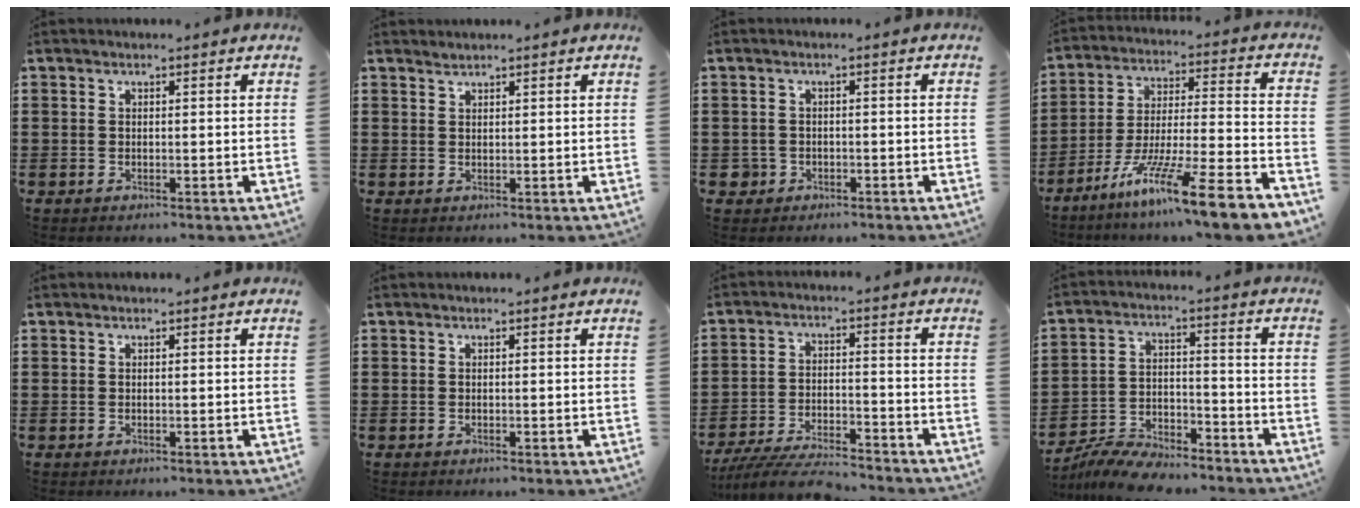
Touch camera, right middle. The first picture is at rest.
{"total": 0.8, "force": [0.8, 0.0, -0.1], "torque": [0.000, -0.001, 0.016]}
{"total": 1.6, "force": [-1.0, 1.2, 0.2], "torque": [-0.010, 0.000, -0.023]}
{"total": 12.8, "force": [-10.0, -0.3, 8.0], "torque": [-0.134, 0.010, -0.190]}
{"total": 0.0}
{"total": 0.0}
{"total": 7.1, "force": [-6.7, 0.7, 2.1], "torque": [-0.043, 0.005, -0.131]}
{"total": 7.6, "force": [-7.4, 1.2, 1.6], "torque": [-0.027, 0.019, -0.143]}